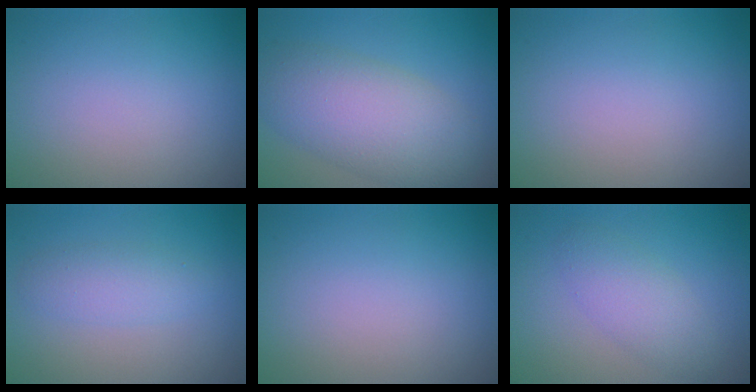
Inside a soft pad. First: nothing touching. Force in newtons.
{"total": 7.3, "press": 7.3, "slide": 0.4}
{"total": 0.0}
{"total": 2.4, "press": 2.4, "slide": 0.0}
{"total": 0.0}
{"total": 2.8, "press": 2.8, "slide": 0.2}